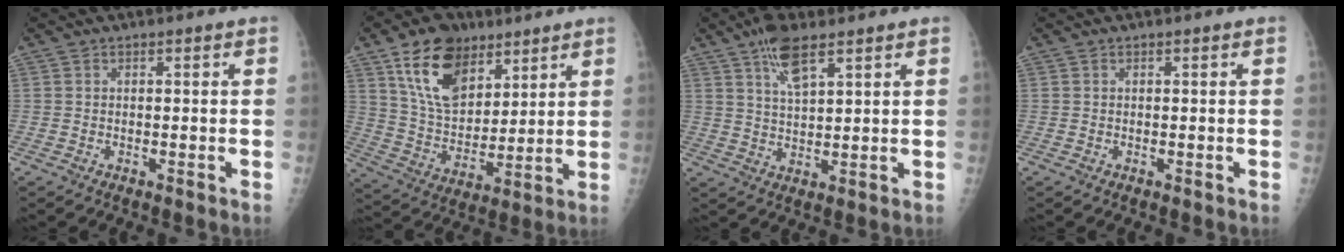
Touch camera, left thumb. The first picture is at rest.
{"total": 16.0, "force": [9.0, 9.8, 9.0], "torque": [-0.121, -0.041, 0.170]}
{"total": 7.2, "force": [4.4, 2.4, 5.2], "torque": [-0.092, -0.017, 0.083]}
{"total": 0.0}